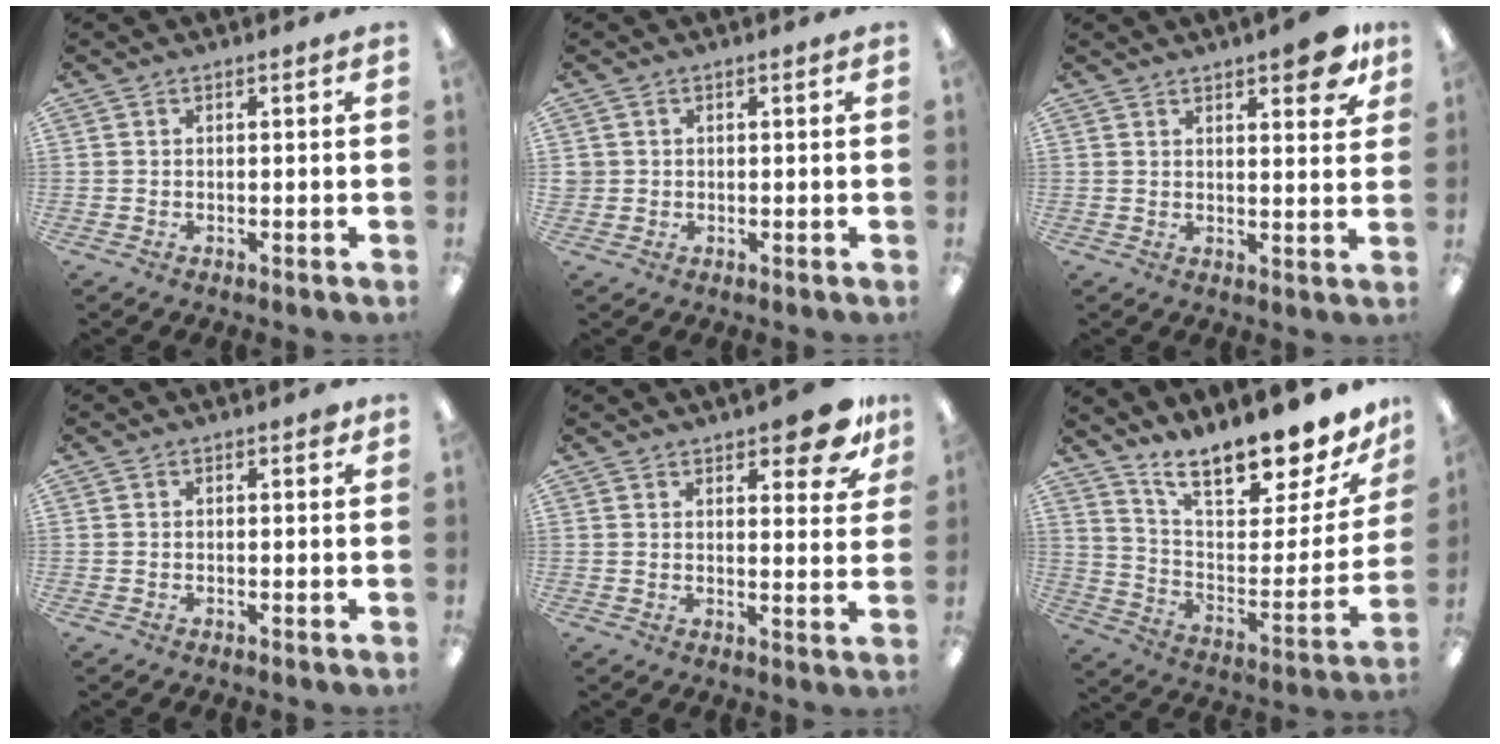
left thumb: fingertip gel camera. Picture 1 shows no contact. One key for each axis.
{"total": 1.5, "fx": 0.2, "fy": 1.4, "fz": 0.2, "tx": -0.004, "ty": 0.003, "tz": 0.003}
{"total": 8.3, "fx": 5.6, "fy": 2.4, "fz": 5.7, "tx": -0.058, "ty": -0.031, "tz": 0.086}
{"total": 0.9, "fx": 0.5, "fy": 0.4, "fz": 0.6, "tx": -0.005, "ty": -0.001, "tz": 0.007}
{"total": 11.5, "fx": 8.0, "fy": 4.0, "fz": 7.1, "tx": -0.075, "ty": -0.052, "tz": 0.133}
{"total": 16.1, "fx": 13.3, "fy": 4.6, "fz": 7.7, "tx": -0.119, "ty": -0.107, "tz": 0.230}